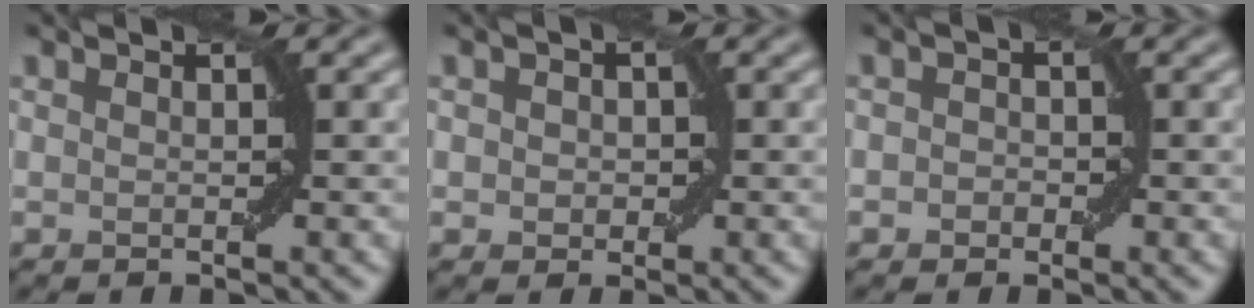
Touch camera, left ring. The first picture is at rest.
{"total": 1.6, "force": [0.0, 1.5, 0.7], "torque": [-0.003, 0.002, -0.004]}
{"total": 1.4, "force": [-0.3, 1.3, 0.5], "torque": [0.006, 0.001, -0.015]}